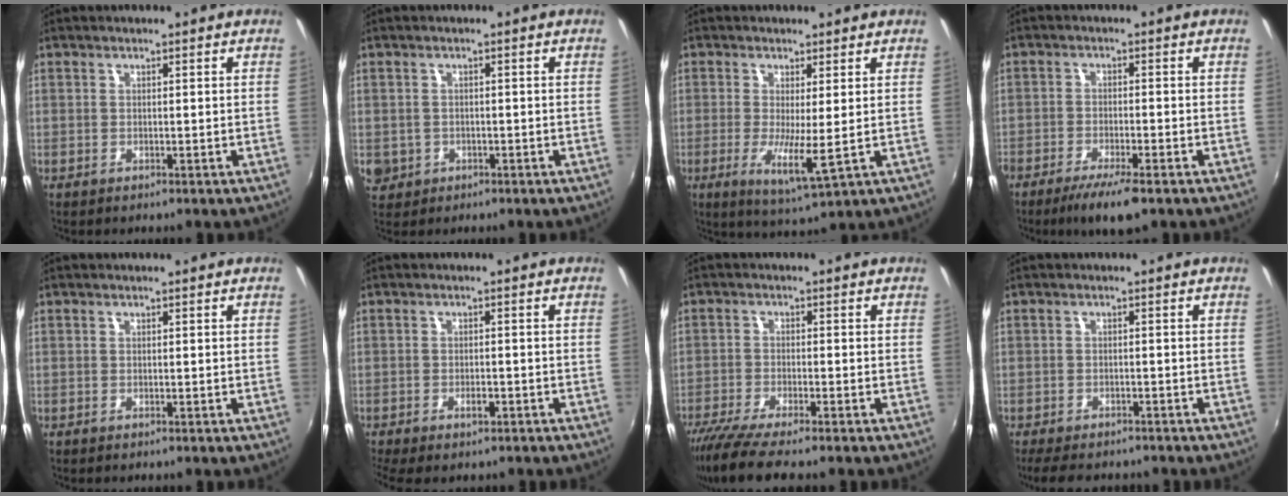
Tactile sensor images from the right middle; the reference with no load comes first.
{"total": 5.3, "force": [-0.9, 4.9, 1.8], "torque": [-0.052, 0.000, -0.006]}
{"total": 6.4, "force": [-0.7, 0.5, 6.4], "torque": [-0.127, -0.019, -0.013]}
{"total": 7.4, "force": [-5.3, 1.3, 5.0], "torque": [-0.111, -0.015, -0.090]}
{"total": 0.0}
{"total": 3.8, "force": [-2.6, 1.5, 2.3], "torque": [-0.056, -0.009, -0.043]}
{"total": 8.6, "force": [-7.2, 0.4, 4.7], "torque": [-0.110, -0.034, -0.127]}
{"total": 8.0, "force": [-6.7, 2.8, 3.4], "torque": [-0.081, -0.016, -0.104]}